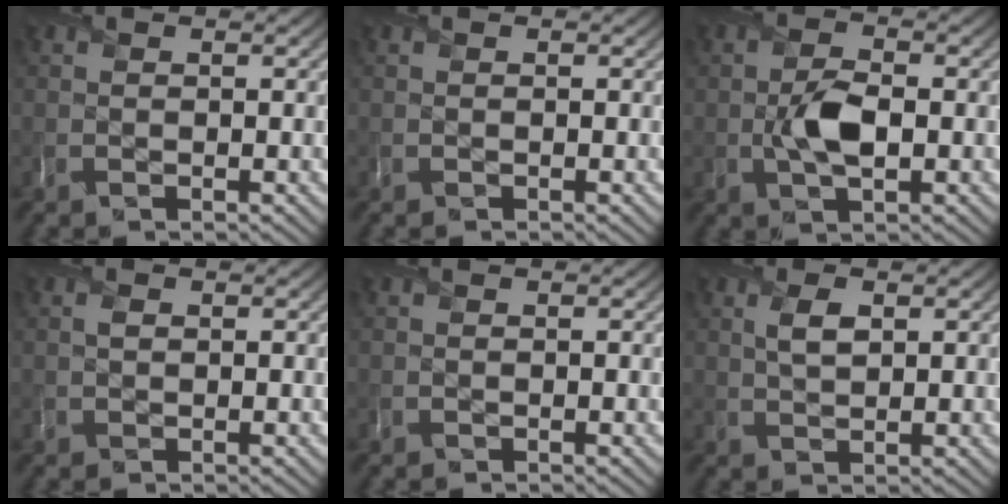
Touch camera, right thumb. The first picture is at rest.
{"total": 0.0}
{"total": 4.5, "force": [-0.8, 2.4, 3.7], "torque": [-0.078, -0.005, -0.016]}
{"total": 0.6, "force": [0.0, 0.5, 0.2], "torque": [-0.006, -0.005, 0.003]}
{"total": 0.0}
{"total": 2.7, "force": [1.1, 1.3, 2.2], "torque": [-0.051, -0.002, 0.023]}